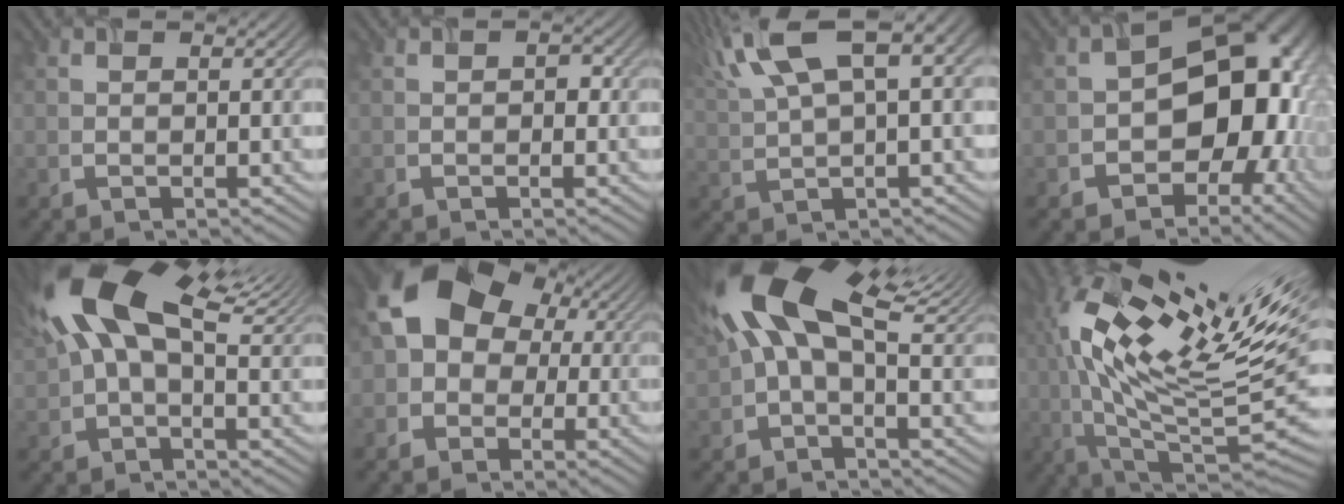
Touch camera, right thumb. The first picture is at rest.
{"total": 0.9, "force": [-0.2, 0.7, 0.5], "torque": [-0.002, 0.003, -0.004]}
{"total": 13.0, "force": [6.1, 3.8, 10.8], "torque": [-0.237, 0.032, 0.123]}
{"total": 16.0, "force": [-3.0, 10.8, 11.3], "torque": [-0.106, -0.008, -0.048]}
{"total": 16.3, "force": [6.6, 7.6, 12.8], "torque": [-0.251, 0.036, 0.102]}
{"total": 13.3, "force": [1.9, 10.9, 7.4], "torque": [-0.139, 0.038, 0.007]}
{"total": 14.5, "force": [5.6, 6.4, 11.8], "torque": [-0.233, 0.021, 0.094]}
{"total": 19.7, "force": [7.1, 6.0, 17.4], "torque": [-0.301, 0.026, 0.127]}